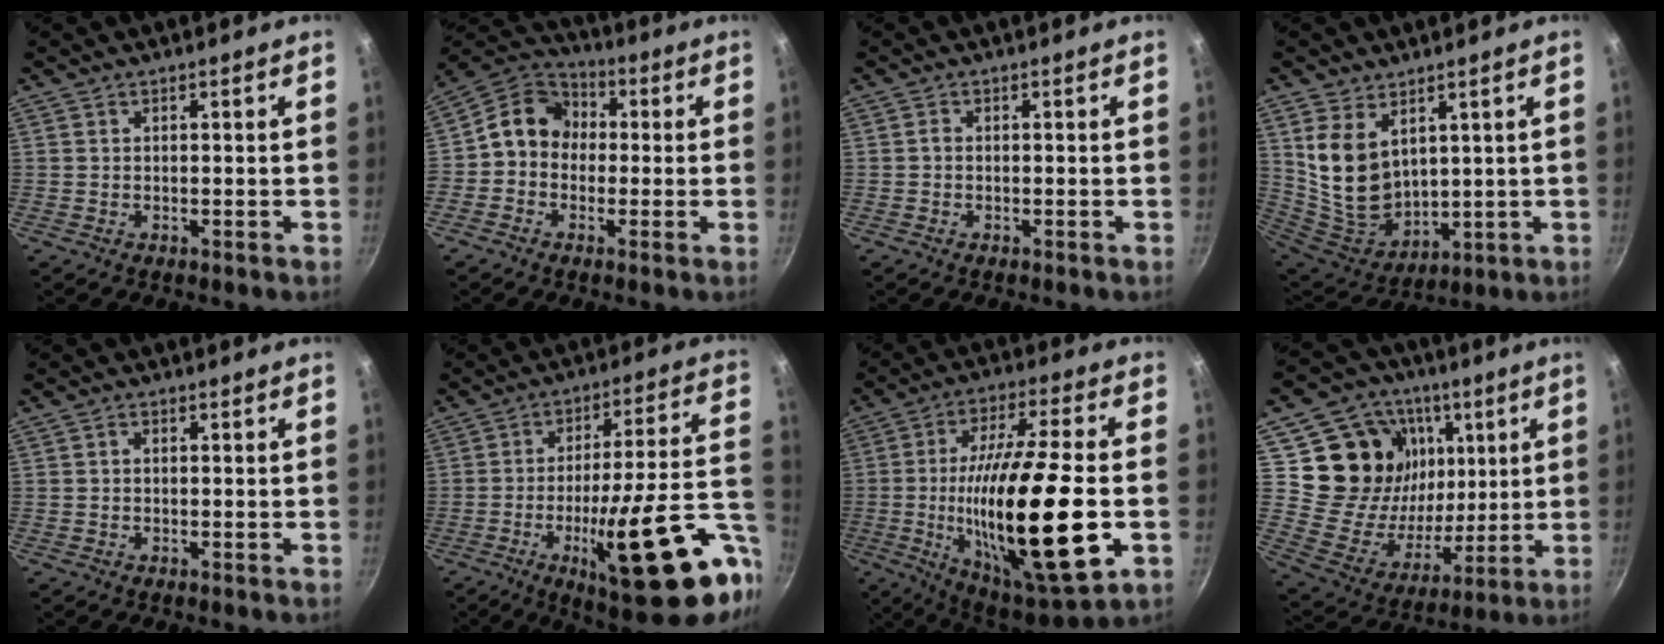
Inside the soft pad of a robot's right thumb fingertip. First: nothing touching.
{"total": 10.6, "force": [0.1, 9.1, 5.4], "torque": [-0.059, 0.032, -0.025]}
{"total": 0.7, "force": [-0.2, 0.6, 0.4], "torque": [-0.006, 0.005, -0.006]}
{"total": 14.2, "force": [4.9, 9.5, 9.4], "torque": [-0.161, -0.044, 0.115]}
{"total": 1.0, "force": [0.0, 0.8, 0.6], "torque": [-0.011, 0.006, 0.000]}
{"total": 26.7, "force": [-9.1, 6.6, 24.2], "torque": [-0.311, 0.019, -0.127]}
{"total": 27.8, "force": [-4.7, 7.3, 26.4], "torque": [-0.454, 0.007, -0.070]}
{"total": 21.7, "force": [7.5, 17.7, 9.9], "torque": [-0.141, -0.032, 0.136]}